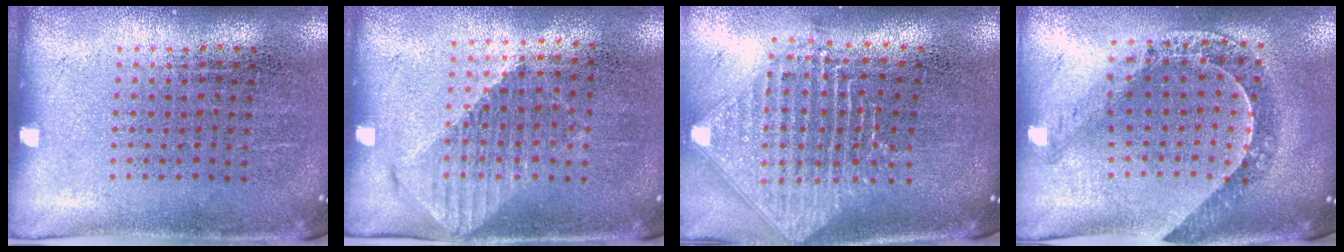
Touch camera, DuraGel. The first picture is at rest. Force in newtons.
{"total": 1.2, "press": 1.1, "slide": 0.5}
{"total": 2.4, "press": 1.8, "slide": 1.5}
{"total": 1.0, "press": 1.0, "slide": 0.3}